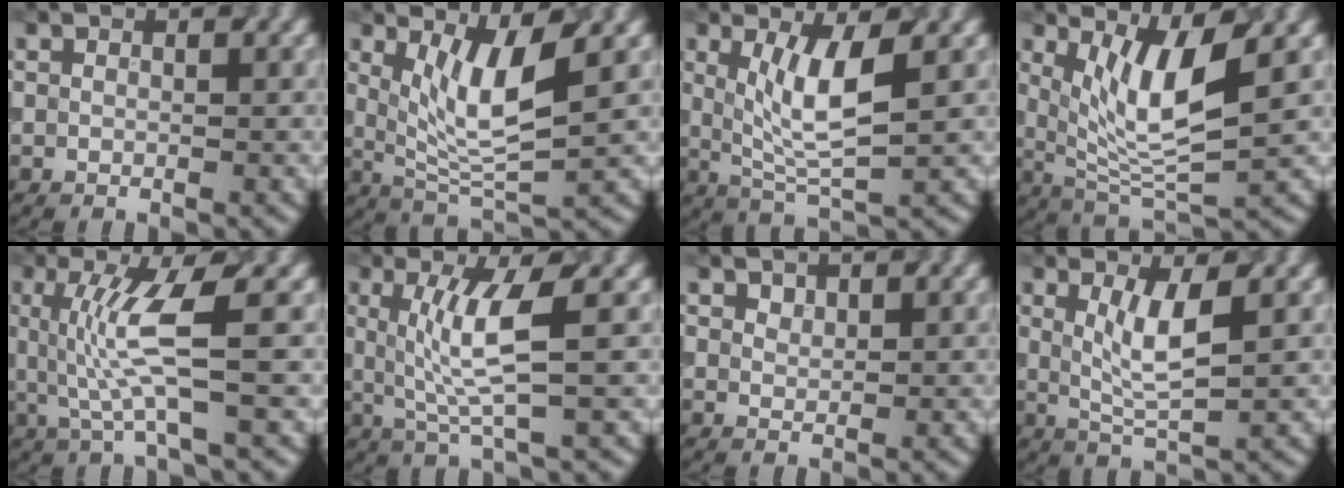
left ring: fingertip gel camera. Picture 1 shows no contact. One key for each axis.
{"total": 5.5, "fx": 1.4, "fy": 1.1, "fz": 5.2, "tx": -0.103, "ty": -0.007, "tz": 0.040}
{"total": 5.0, "fx": 0.8, "fy": 1.1, "fz": 4.8, "tx": -0.098, "ty": -0.001, "tz": 0.027}
{"total": 6.4, "fx": 1.7, "fy": 1.5, "fz": 6.0, "tx": -0.118, "ty": -0.010, "tz": 0.044}
{"total": 4.5, "fx": 0.0, "fy": 0.0, "fz": 4.5, "tx": -0.101, "ty": 0.003, "tz": 0.013}
{"total": 4.6, "fx": 0.4, "fy": 0.3, "fz": 4.6, "tx": -0.102, "ty": 0.003, "tz": 0.019}
{"total": 1.3, "fx": 1.0, "fy": 0.6, "fz": 0.4, "tx": -0.013, "ty": 0.001, "tz": 0.020}
{"total": 3.6, "fx": 0.6, "fy": 0.6, "fz": 3.5, "tx": -0.078, "ty": 0.001, "tz": 0.021}